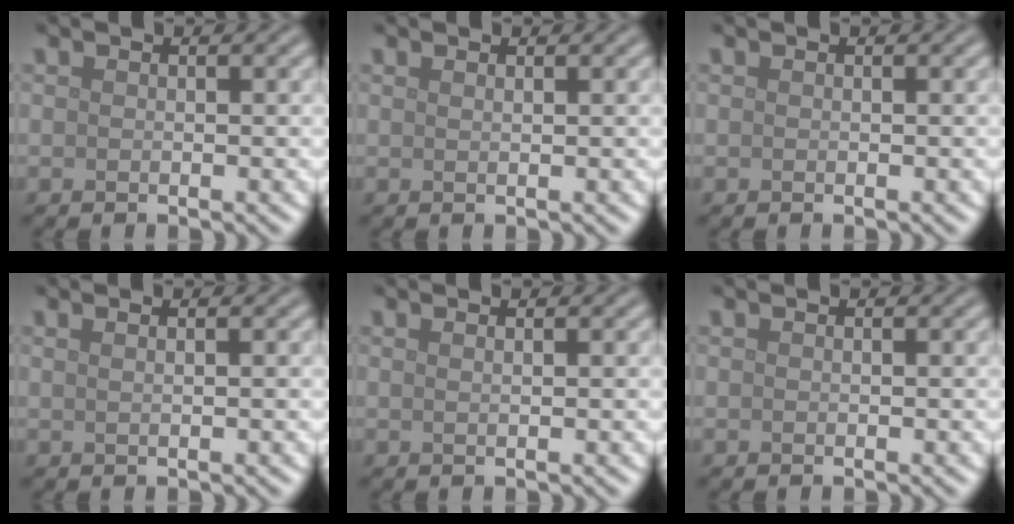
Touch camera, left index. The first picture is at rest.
{"total": 0.7, "force": [0.5, 0.2, 0.4], "torque": [-0.003, -0.002, 0.004]}
{"total": 0.0}
{"total": 2.0, "force": [1.0, 1.0, 1.4], "torque": [-0.004, 0.002, -0.009]}
{"total": 1.7, "force": [0.9, 0.8, 1.2], "torque": [-0.003, -0.002, -0.006]}
{"total": 0.0}